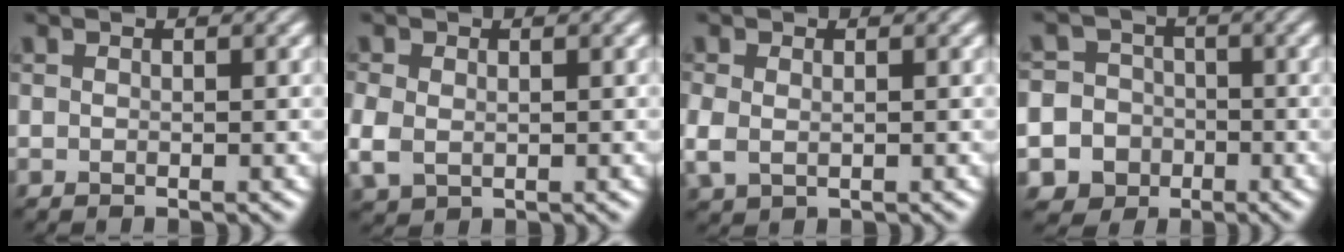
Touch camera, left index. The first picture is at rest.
{"total": 2.5, "force": [-0.4, 1.9, 1.5], "torque": [-0.038, -0.011, -0.006]}
{"total": 1.7, "force": [-0.2, 1.2, 1.3], "torque": [-0.030, -0.009, 0.001]}
{"total": 10.4, "force": [-5.1, 9.0, 1.4], "torque": [-0.037, -0.029, -0.114]}